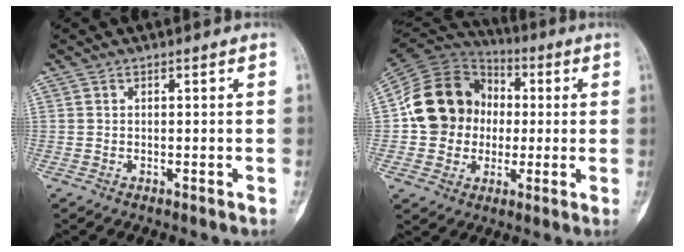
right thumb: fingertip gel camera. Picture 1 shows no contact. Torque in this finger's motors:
{"motor_torque": [1.51, 1.71, 0.69, -0.43, 0.17]}